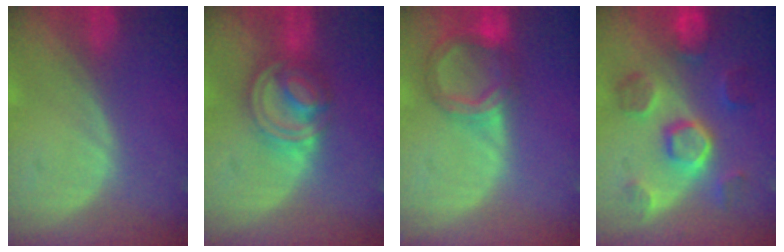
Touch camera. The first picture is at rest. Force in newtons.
{"total": 7.6, "press": 6.6, "slide": 3.8}
{"total": 6.1, "press": 5.8, "slide": 2.0}
{"total": 8.7, "press": 8.7, "slide": 0.1}